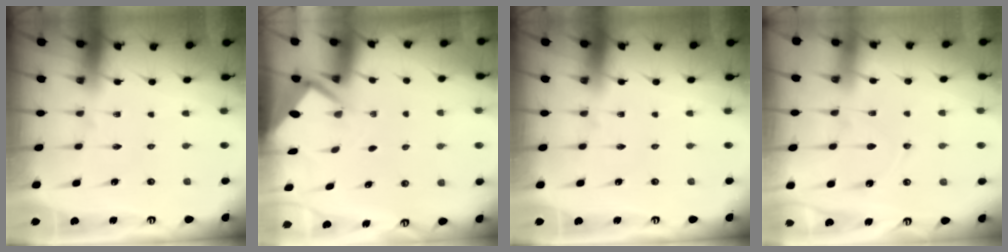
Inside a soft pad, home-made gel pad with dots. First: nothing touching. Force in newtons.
{"total": 2.7, "press": 2.7, "slide": 0.3}
{"total": 0.0}
{"total": 7.7, "press": 7.7, "slide": 0.8}